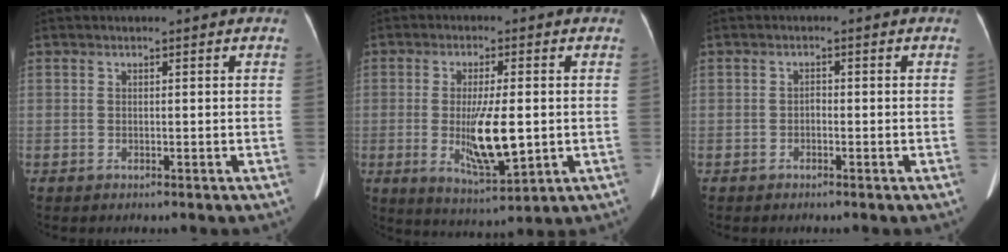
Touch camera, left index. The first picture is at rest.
{"total": 9.4, "force": [-1.0, 2.2, 9.0], "torque": [-0.170, -0.023, -0.009]}
{"total": 0.8, "force": [-0.4, 0.4, 0.5], "torque": [-0.006, 0.003, -0.009]}